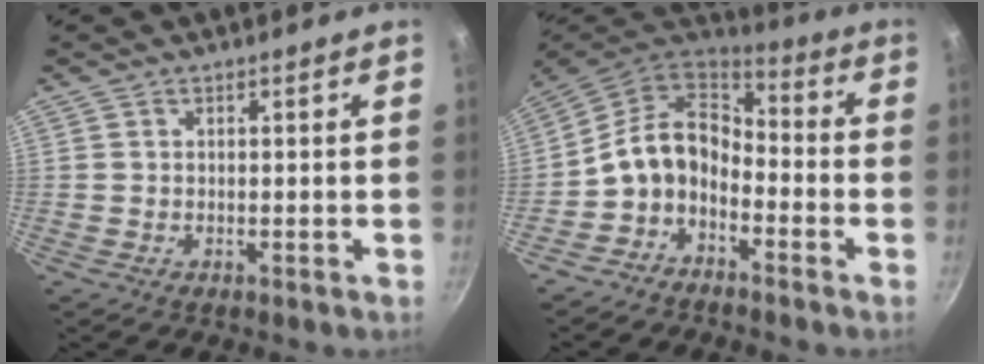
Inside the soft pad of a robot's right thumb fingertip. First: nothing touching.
{"total": 11.0, "force": [-4.5, 7.9, 6.3], "torque": [-0.091, 0.082, -0.096]}